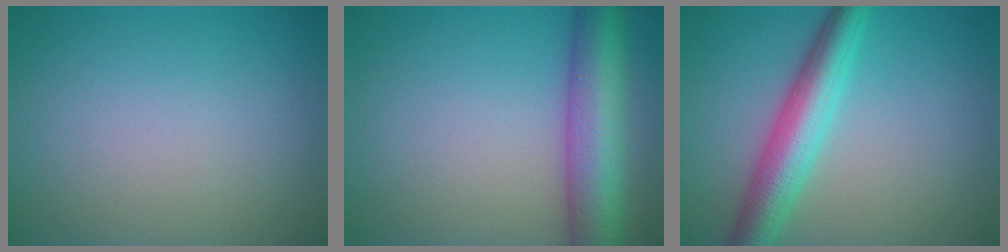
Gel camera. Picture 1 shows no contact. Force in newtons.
{"total": 8.0, "press": 8.0, "slide": 0.2}
{"total": 5.8, "press": 5.8, "slide": 0.3}